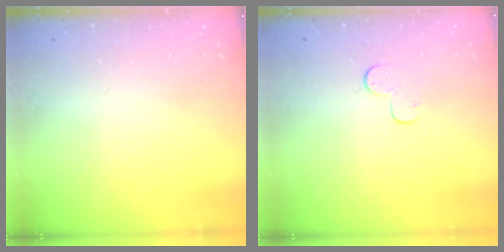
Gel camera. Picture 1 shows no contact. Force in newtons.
{"total": 5.9, "press": 5.9, "slide": 0.4}